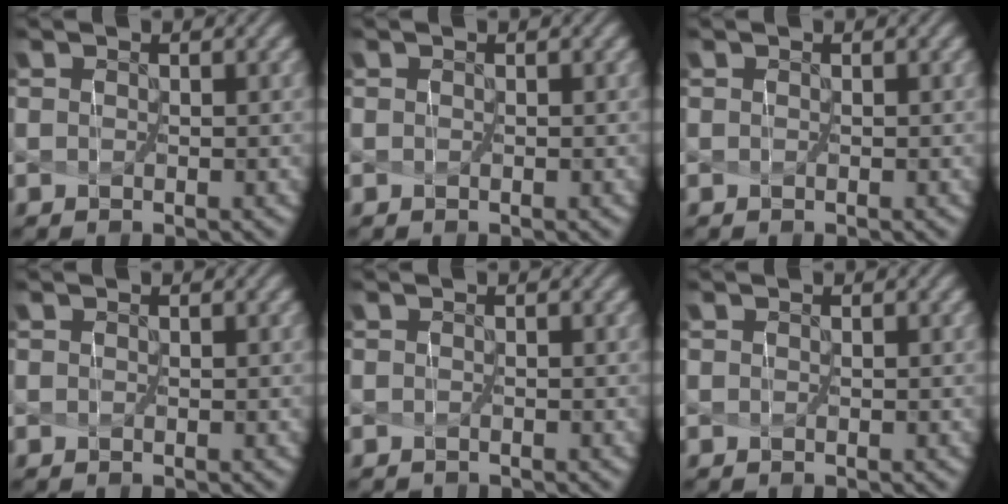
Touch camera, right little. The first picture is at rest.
{"total": 0.0}
{"total": 0.0}
{"total": 0.0}
{"total": 0.8, "force": [-0.6, -0.2, -0.4], "torque": [0.004, -0.003, -0.005]}
{"total": 0.0}